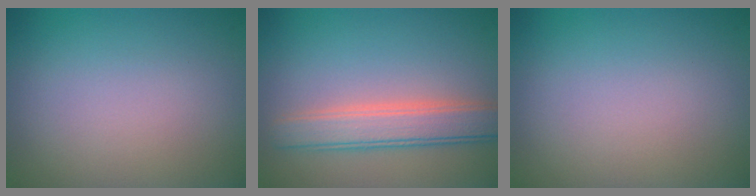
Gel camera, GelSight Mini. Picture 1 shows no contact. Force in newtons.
{"total": 4.2, "press": 4.2, "slide": 0.3}
{"total": 0.0}